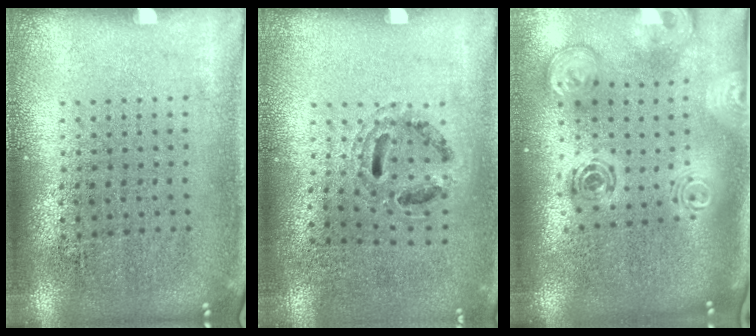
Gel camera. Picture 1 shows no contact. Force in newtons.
{"total": 0.9, "press": 0.8, "slide": 0.3}
{"total": 2.1, "press": 1.7, "slide": 1.3}